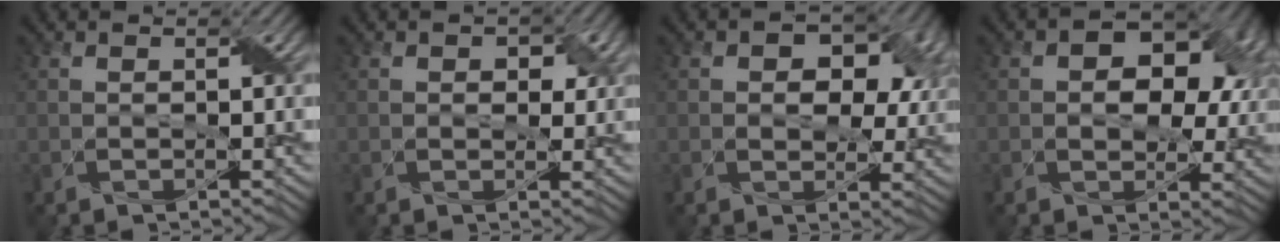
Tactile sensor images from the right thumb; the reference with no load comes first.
{"total": 2.9, "force": [0.9, 2.2, 1.8], "torque": [-0.030, -0.005, 0.011]}
{"total": 9.0, "force": [2.2, 6.1, 6.2], "torque": [-0.079, -0.002, 0.026]}
{"total": 10.5, "force": [2.2, 7.1, 7.5], "torque": [-0.099, 0.002, 0.028]}